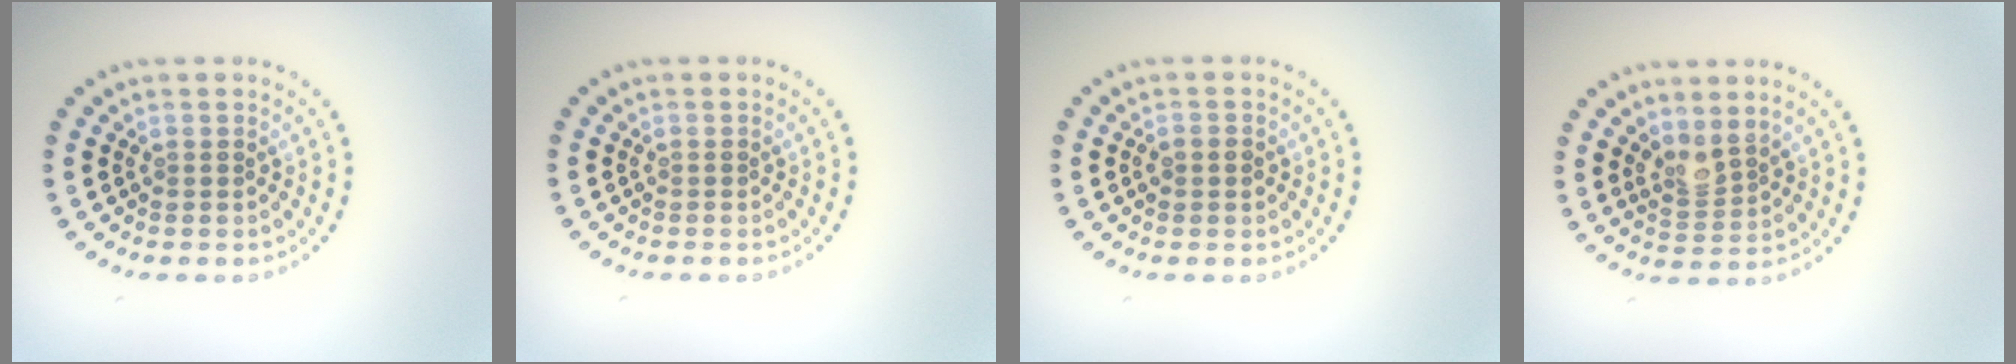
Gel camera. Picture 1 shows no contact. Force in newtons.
{"total": 0.0}
{"total": 1.1, "press": 1.1, "slide": 0.3}
{"total": 2.2, "press": 1.6, "slide": 1.5}